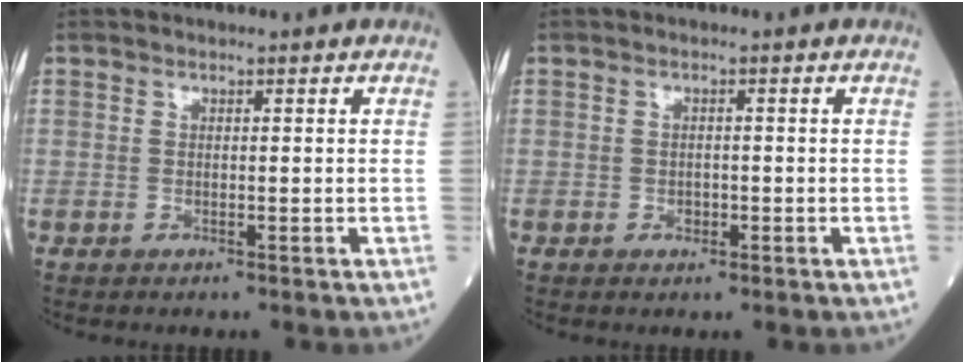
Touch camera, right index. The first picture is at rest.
{"total": 1.2, "force": [-0.4, 0.9, 0.7], "torque": [-0.011, 0.003, -0.002]}